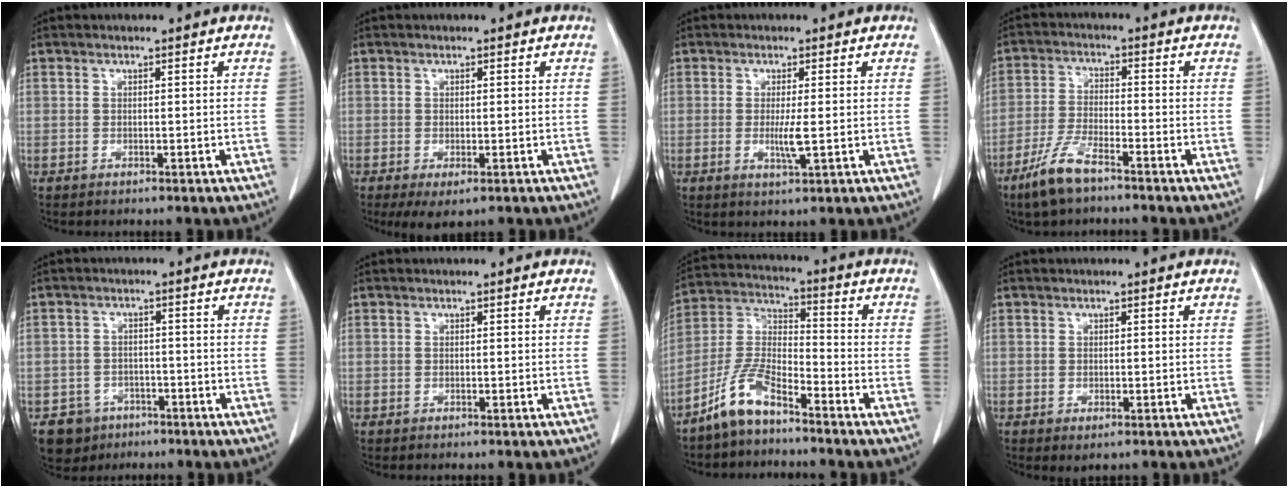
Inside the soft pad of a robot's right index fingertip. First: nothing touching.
{"total": 3.8, "force": [-2.0, 1.4, 2.9], "torque": [-0.045, -0.010, -0.026]}
{"total": 3.2, "force": [-0.3, 0.0, 3.2], "torque": [-0.063, -0.008, -0.004]}
{"total": 7.1, "force": [-5.1, 1.5, 4.7], "torque": [-0.106, -0.012, -0.100]}
{"total": 5.4, "force": [-3.2, 4.3, 0.3], "torque": [-0.005, 0.010, -0.048]}
{"total": 0.0}
{"total": 8.6, "force": [-6.6, 2.3, 5.1], "torque": [-0.121, 0.003, -0.135]}
{"total": 1.6, "force": [-0.5, 0.7, 1.3], "torque": [-0.020, -0.004, -0.002]}